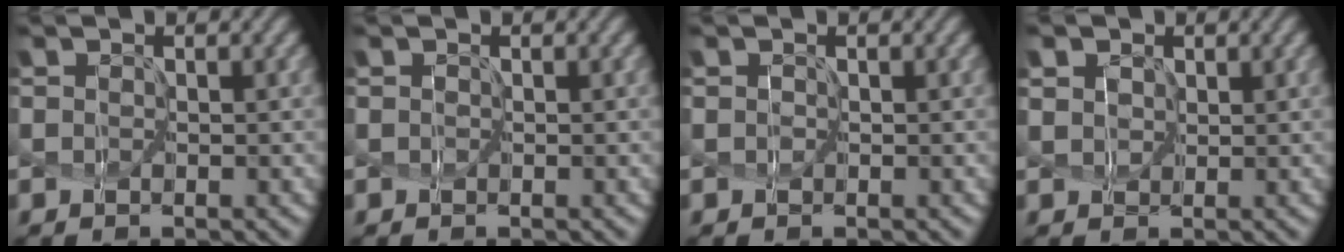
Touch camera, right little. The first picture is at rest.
{"total": 0.0}
{"total": 0.0}
{"total": 4.7, "force": [2.4, 3.4, 2.2], "torque": [-0.049, 0.019, 0.020]}